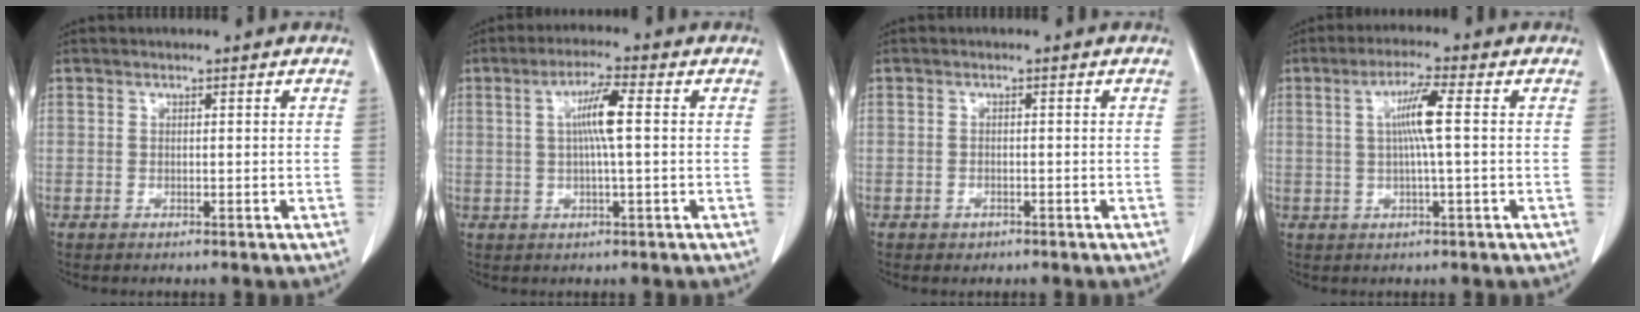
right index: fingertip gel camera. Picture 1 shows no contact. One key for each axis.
{"total": 5.6, "fx": 0.7, "fy": 0.0, "fz": 5.5, "tx": -0.103, "ty": 0.005, "tz": 0.014}
{"total": 1.1, "fx": -0.7, "fy": 0.8, "fz": 0.3, "tx": -0.007, "ty": 0.002, "tz": -0.008}
{"total": 5.6, "fx": 0.7, "fy": -0.2, "fz": 5.5, "tx": -0.104, "ty": 0.005, "tz": 0.015}